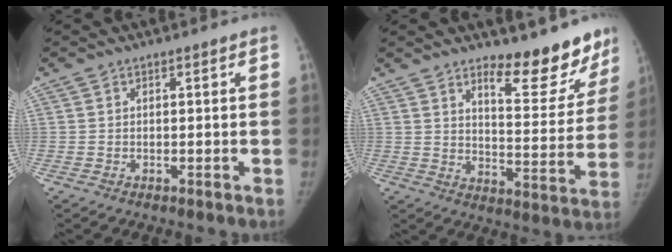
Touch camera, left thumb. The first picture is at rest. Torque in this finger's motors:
{"motor_torque": [0.96, 1.10, 0.18, 0.01, 0.00]}